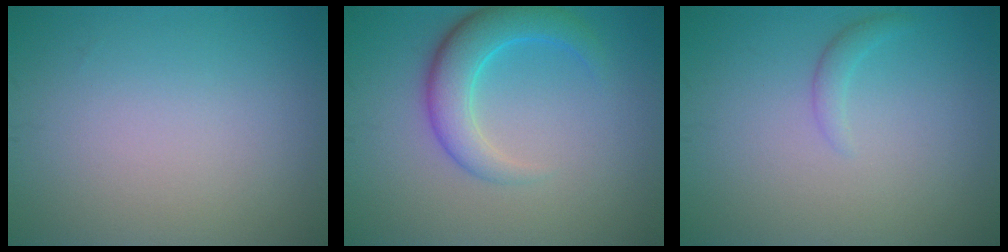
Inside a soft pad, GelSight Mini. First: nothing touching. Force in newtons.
{"total": 4.8, "press": 4.7, "slide": 0.2}
{"total": 1.1, "press": 1.1, "slide": 0.1}